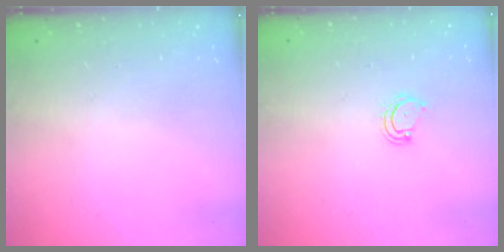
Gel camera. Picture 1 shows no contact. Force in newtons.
{"total": 3.9, "press": 3.9, "slide": 0.3}